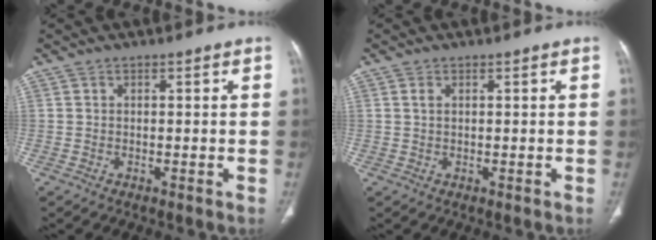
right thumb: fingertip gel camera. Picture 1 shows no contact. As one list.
[{"total": 1.2, "force": [0.5, 0.7, 0.9], "torque": [-0.021, 0.003, 0.012]}]